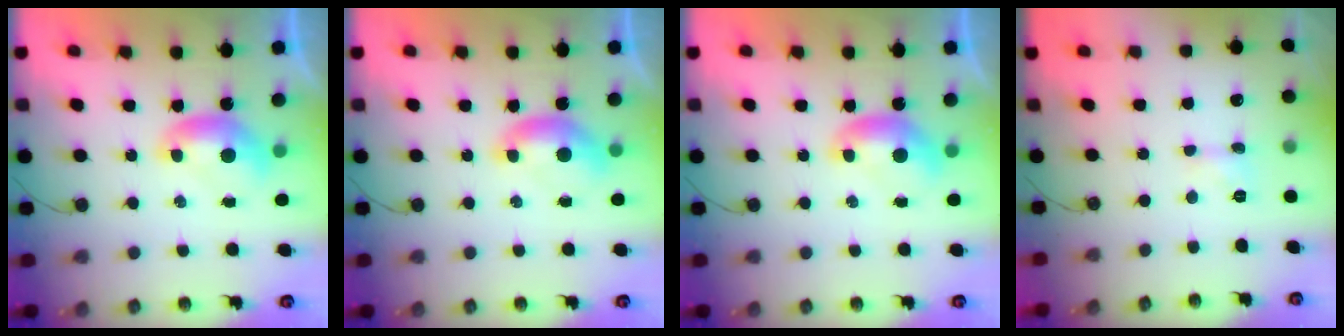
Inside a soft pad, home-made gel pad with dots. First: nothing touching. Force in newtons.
{"total": 0.7, "press": 0.4, "slide": 0.5}
{"total": 0.0}
{"total": 2.4, "press": 2.4, "slide": 0.6}